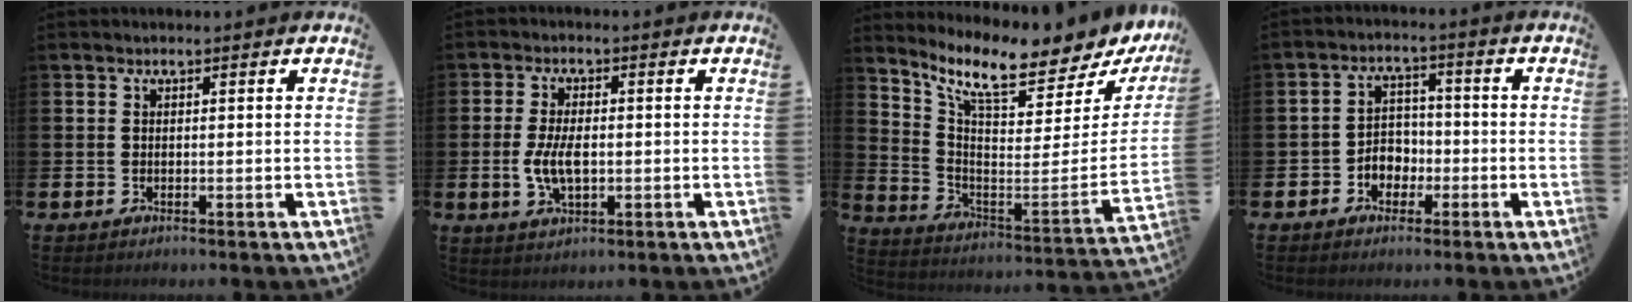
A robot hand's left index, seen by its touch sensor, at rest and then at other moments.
{"total": 4.9, "force": [-0.3, 2.5, 4.2], "torque": [-0.083, 0.003, -0.008]}
{"total": 9.3, "force": [7.8, 1.6, 4.8], "torque": [-0.119, -0.073, 0.127]}
{"total": 3.6, "force": [-1.6, 3.0, 1.1], "torque": [-0.027, 0.003, -0.040]}